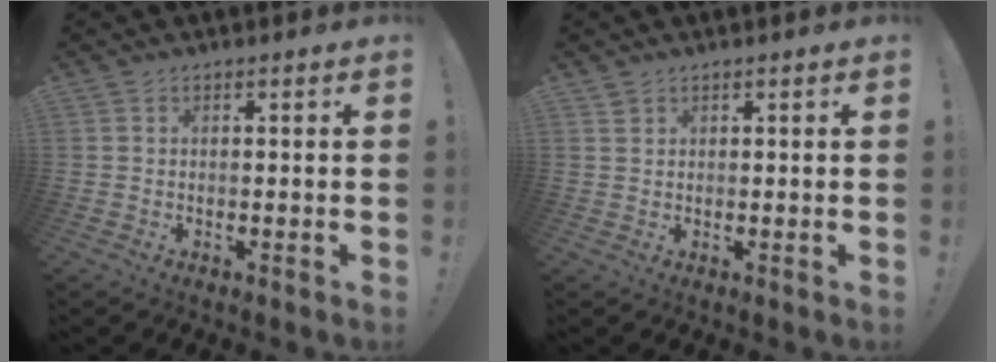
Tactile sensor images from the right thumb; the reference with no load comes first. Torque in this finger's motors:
{"motor_torque": [-0.29, 0.10, -0.03, -0.03, 0.05]}